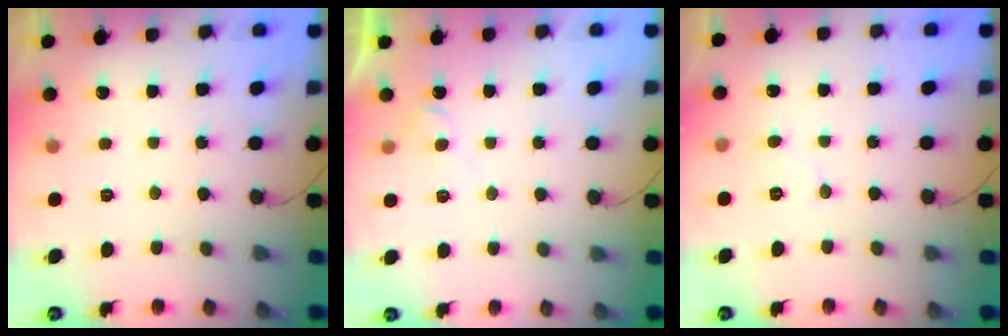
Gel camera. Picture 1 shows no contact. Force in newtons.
{"total": 4.4, "press": 4.4, "slide": 0.4}
{"total": 5.9, "press": 5.9, "slide": 0.6}